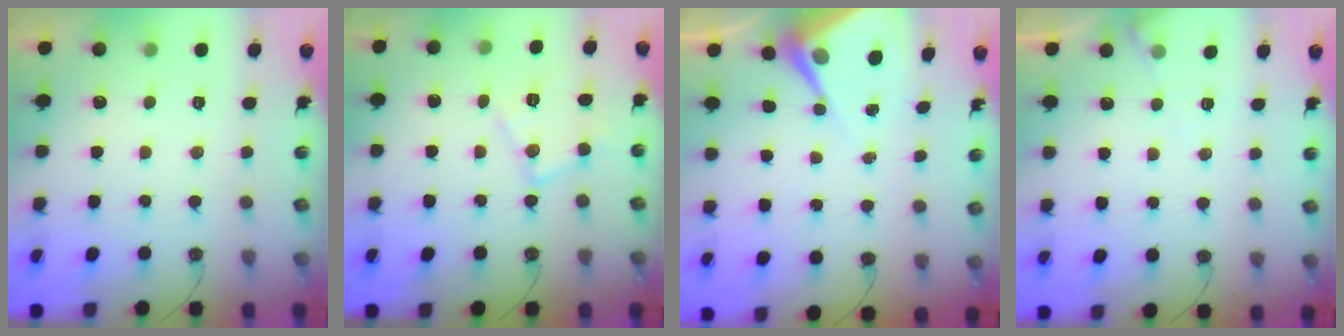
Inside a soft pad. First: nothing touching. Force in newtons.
{"total": 10.3, "press": 10.3, "slide": 0.5}
{"total": 6.4, "press": 6.4, "slide": 0.4}
{"total": 5.4, "press": 5.3, "slide": 0.7}